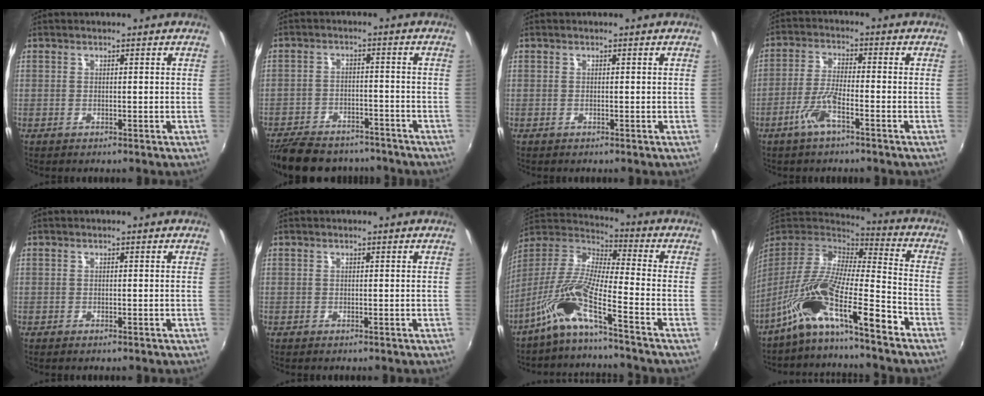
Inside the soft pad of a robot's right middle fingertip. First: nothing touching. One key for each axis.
{"total": 16.9, "fx": -14.1, "fy": 6.4, "fz": 6.7, "tx": -0.156, "ty": -0.006, "tz": -0.204}
{"total": 0.0}
{"total": 6.1, "fx": -3.5, "fy": 0.9, "fz": 4.9, "tx": -0.108, "ty": -0.001, "tz": -0.070}
{"total": 0.7, "fx": -0.5, "fy": 0.3, "fz": 0.3, "tx": -0.007, "ty": -0.003, "tz": -0.010}
{"total": 0.0}
{"total": 11.3, "fx": -7.4, "fy": 0.0, "fz": 8.5, "tx": -0.163, "ty": 0.000, "tz": -0.155}
{"total": 16.8, "fx": -11.6, "fy": 2.1, "fz": 12.0, "tx": -0.219, "ty": -0.006, "tz": -0.233}